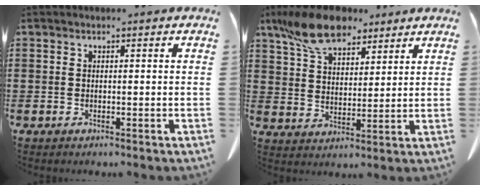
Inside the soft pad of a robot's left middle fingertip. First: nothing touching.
{"total": 10.4, "force": [7.6, 4.4, 5.4], "torque": [-0.129, -0.004, 0.146]}